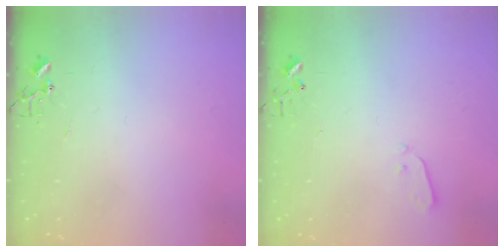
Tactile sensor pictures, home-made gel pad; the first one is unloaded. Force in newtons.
{"total": 3.5, "press": 3.5, "slide": 0.3}